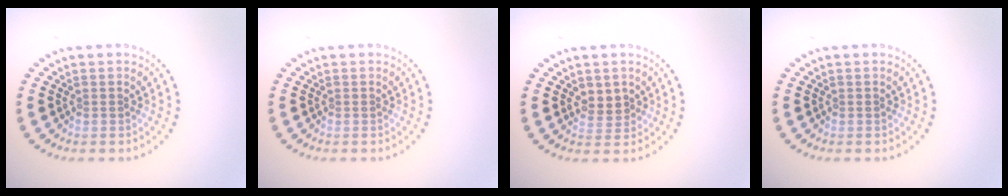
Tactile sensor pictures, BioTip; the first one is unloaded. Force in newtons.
{"total": 0.0}
{"total": 1.8, "press": 1.7, "slide": 0.8}
{"total": 0.0}